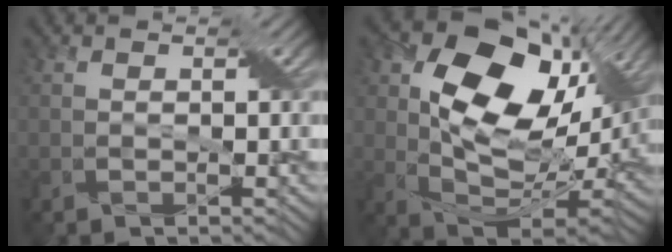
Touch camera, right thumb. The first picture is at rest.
{"total": 19.3, "force": [5.5, 12.2, 13.9], "torque": [-0.237, 0.013, 0.105]}